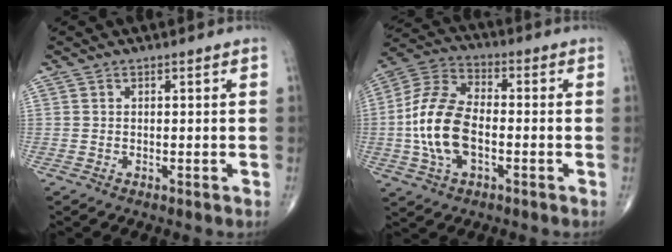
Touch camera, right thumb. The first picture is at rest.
{"total": 14.1, "force": [-2.4, 7.9, 11.5], "torque": [-0.236, 0.027, -0.050]}